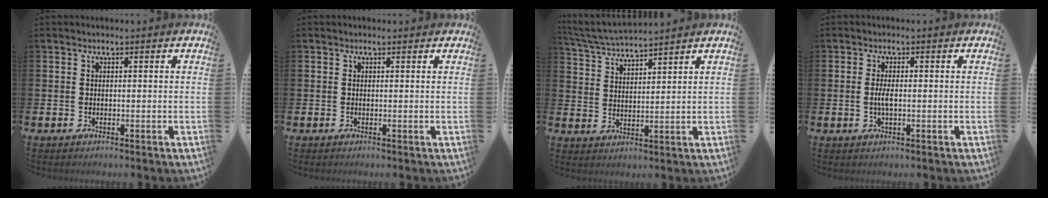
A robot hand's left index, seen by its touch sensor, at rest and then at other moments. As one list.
[{"total": 0.0}, {"total": 4.7, "force": [4.7, 0.1, 0.8], "torque": [-0.033, -0.028, 0.082]}, {"total": 2.2, "force": [-0.1, 0.7, 2.1], "torque": [-0.032, -0.004, -0.005]}]